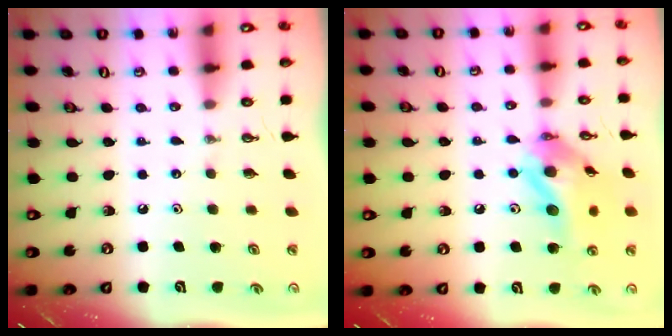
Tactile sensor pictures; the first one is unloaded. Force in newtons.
{"total": 14.8, "press": 14.7, "slide": 2.0}